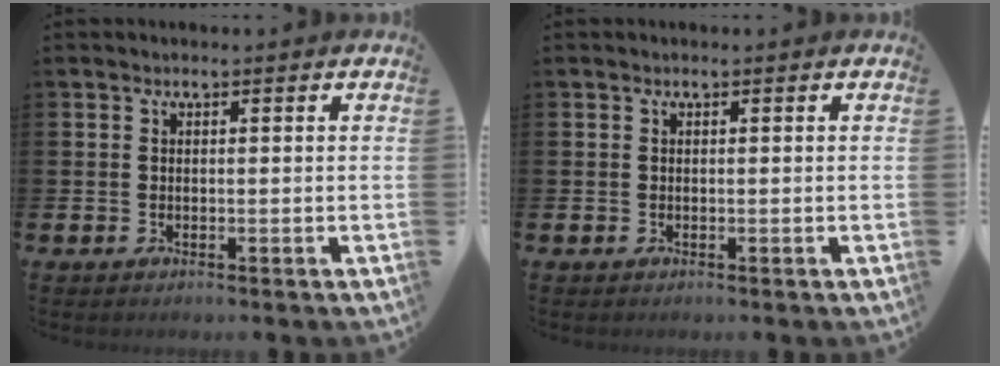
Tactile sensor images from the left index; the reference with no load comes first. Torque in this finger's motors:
{"motor_torque": [-0.03, 0.01, -0.01, 0.00]}